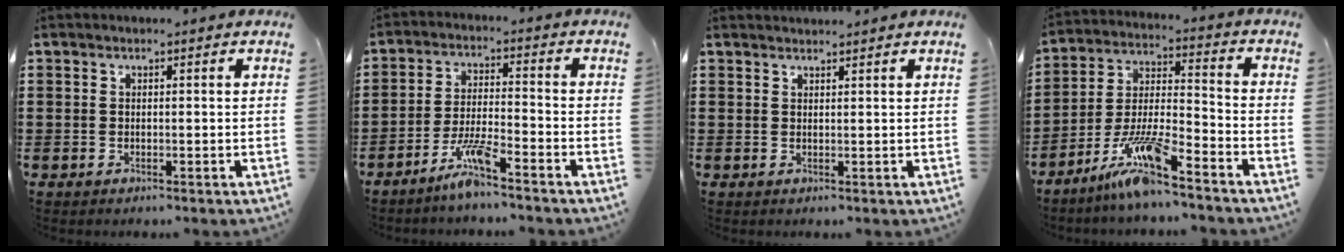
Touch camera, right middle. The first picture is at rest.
{"total": 6.9, "force": [-5.4, 0.2, 4.4], "torque": [-0.096, -0.010, -0.105]}
{"total": 1.3, "force": [1.2, 0.0, -0.1], "torque": [-0.002, -0.003, 0.025]}
{"total": 10.1, "force": [-8.1, 0.6, 6.1], "torque": [-0.130, -0.003, -0.160]}